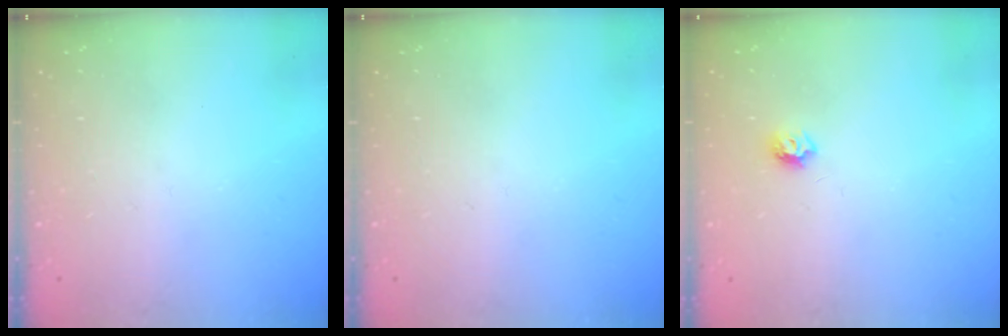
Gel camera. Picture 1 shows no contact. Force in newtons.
{"total": 0.0}
{"total": 5.9, "press": 5.9, "slide": 0.6}